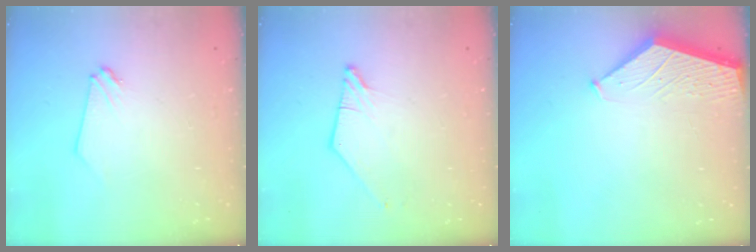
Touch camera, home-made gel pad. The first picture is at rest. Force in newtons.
{"total": 1.0, "press": 1.0, "slide": 0.1}
{"total": 2.4, "press": 2.4, "slide": 0.3}